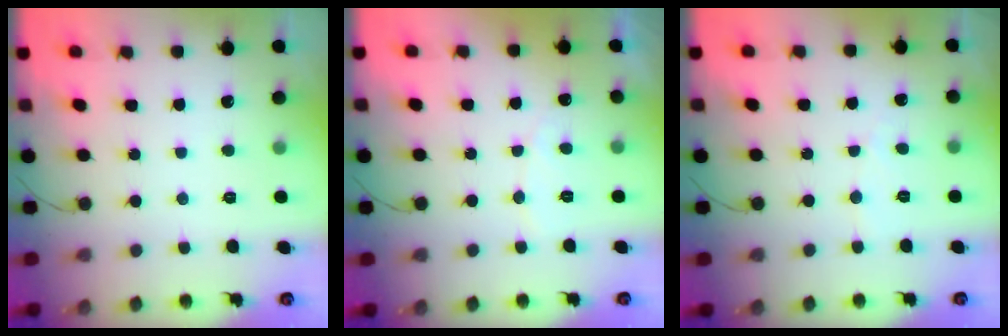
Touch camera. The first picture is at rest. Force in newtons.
{"total": 4.8, "press": 4.8, "slide": 0.4}
{"total": 2.8, "press": 2.8, "slide": 0.2}